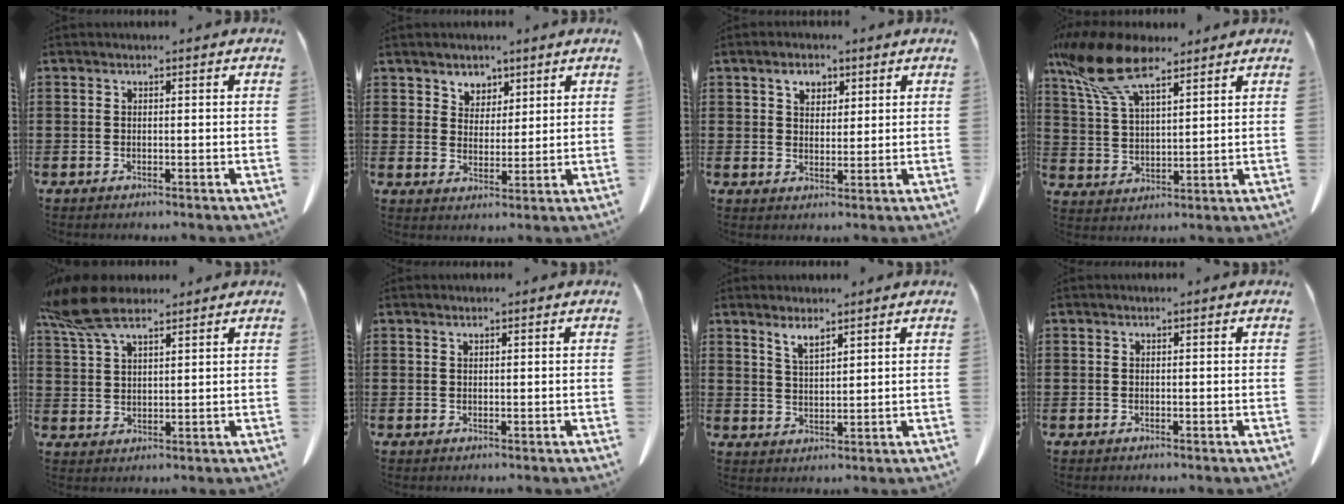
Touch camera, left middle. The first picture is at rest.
{"total": 4.2, "force": [3.3, 2.6, 0.0], "torque": [-0.018, 0.001, 0.062]}
{"total": 3.6, "force": [2.2, 2.4, 1.6], "torque": [-0.033, 0.008, 0.036]}
{"total": 11.9, "force": [8.2, 4.1, 7.6], "torque": [-0.181, -0.017, 0.148]}
{"total": 9.2, "force": [6.5, 3.2, 5.6], "torque": [-0.137, -0.007, 0.120]}
{"total": 0.6, "force": [0.5, 0.1, 0.4], "torque": [-0.010, 0.001, 0.009]}
{"total": 3.0, "force": [2.5, 0.6, 1.5], "torque": [-0.035, 0.001, 0.045]}
{"total": 0.0}